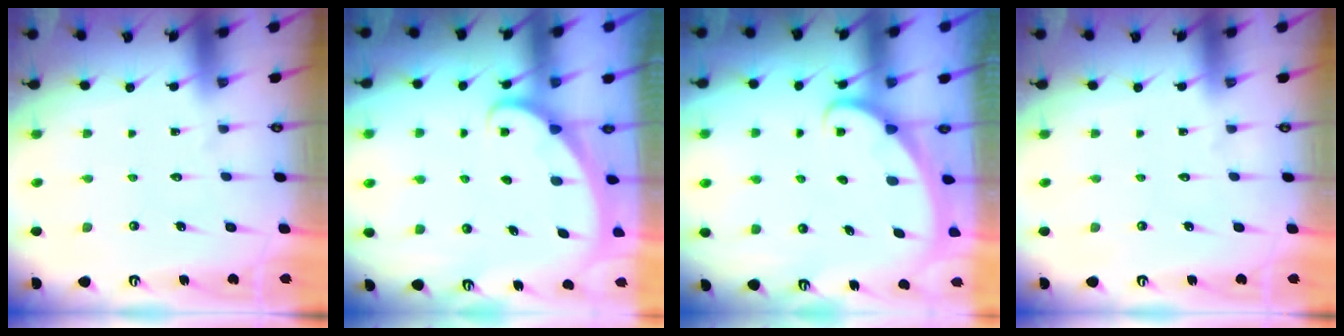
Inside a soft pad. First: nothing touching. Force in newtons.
{"total": 1.9, "press": 1.9, "slide": 0.1}
{"total": 1.8, "press": 1.8, "slide": 0.1}
{"total": 0.0}